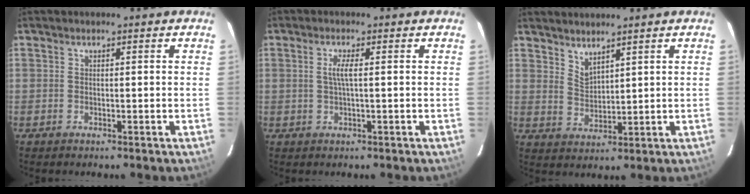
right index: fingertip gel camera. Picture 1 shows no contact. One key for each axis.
{"total": 2.4, "fx": 0.1, "fy": 0.0, "fz": 2.4, "tx": -0.047, "ty": 0.001, "tz": 0.000}
{"total": 3.8, "fx": 3.4, "fy": 0.9, "fz": 1.5, "tx": -0.025, "ty": -0.004, "tz": 0.066}